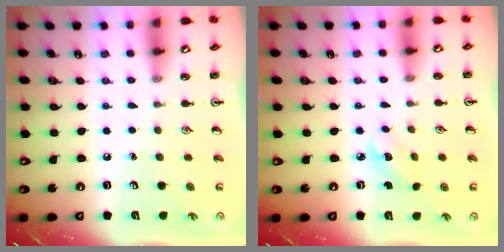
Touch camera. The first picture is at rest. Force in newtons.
{"total": 2.4, "press": 2.2, "slide": 0.9}